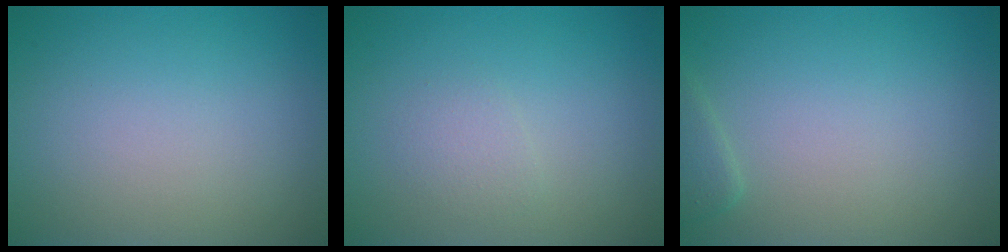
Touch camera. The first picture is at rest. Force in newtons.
{"total": 1.3, "press": 1.3, "slide": 0.2}
{"total": 1.2, "press": 1.2, "slide": 0.1}